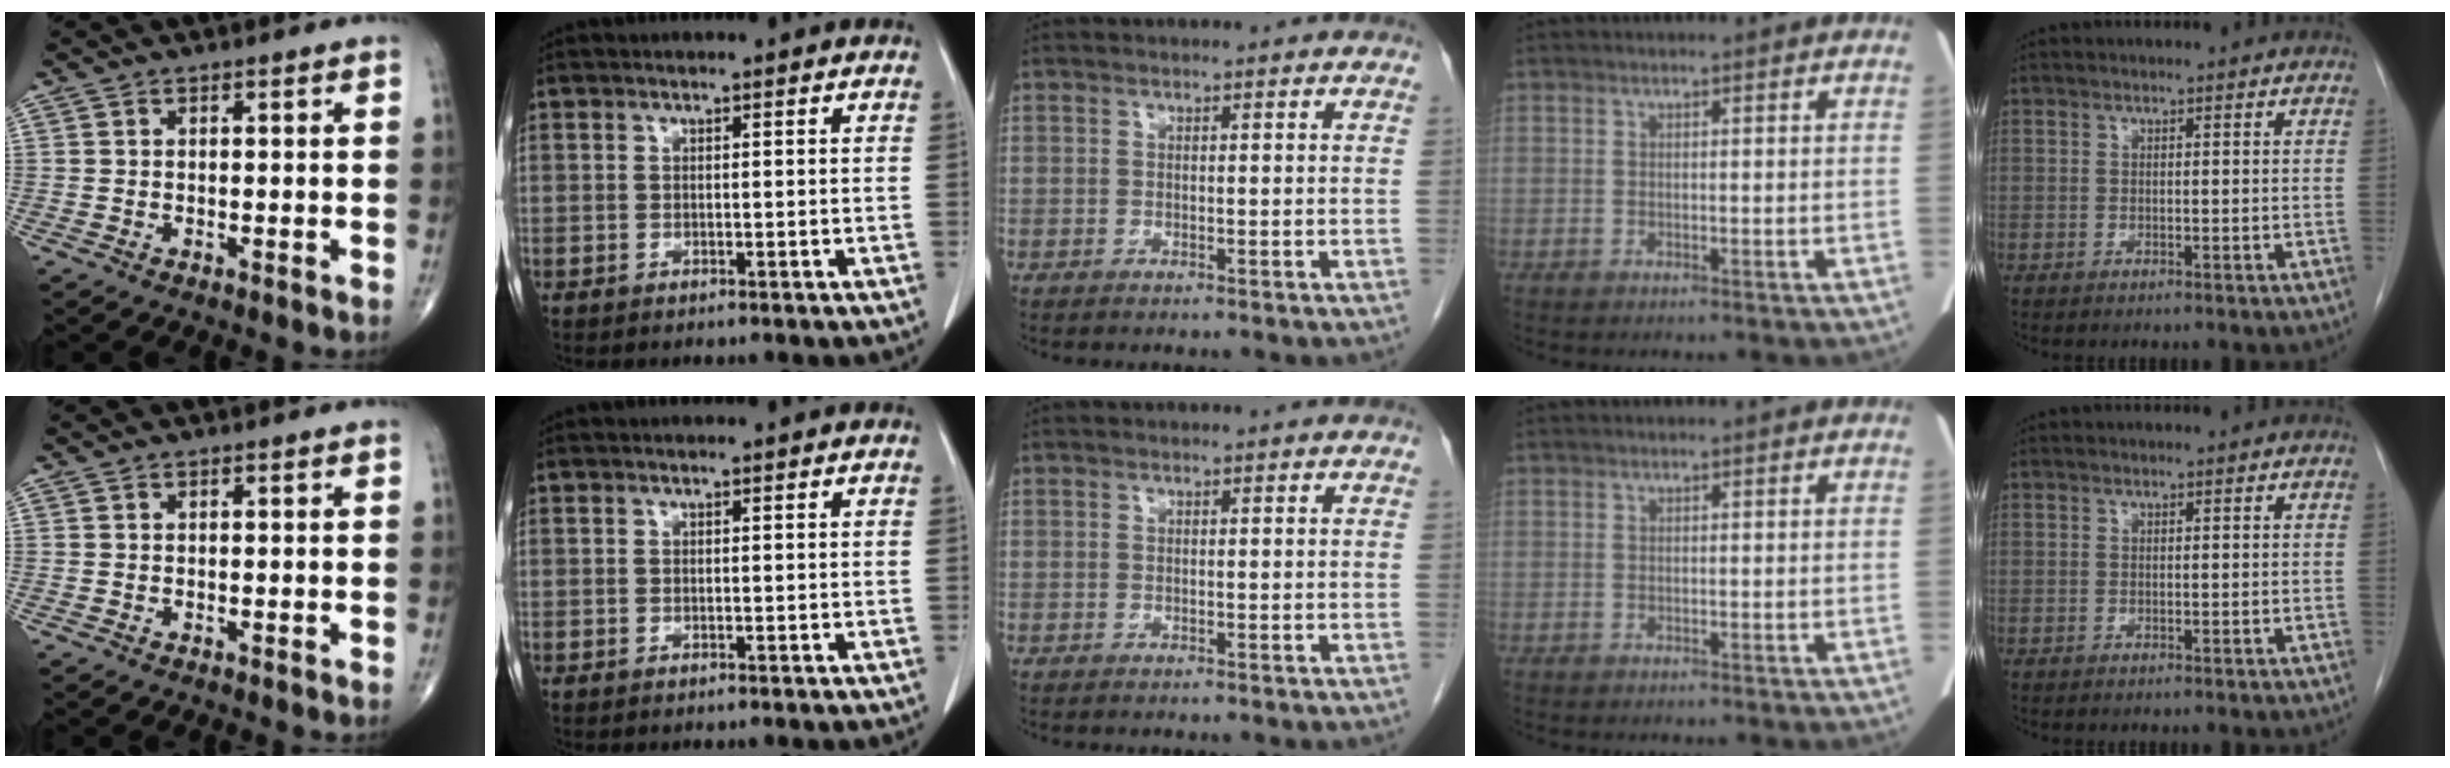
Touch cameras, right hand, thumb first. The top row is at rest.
{}